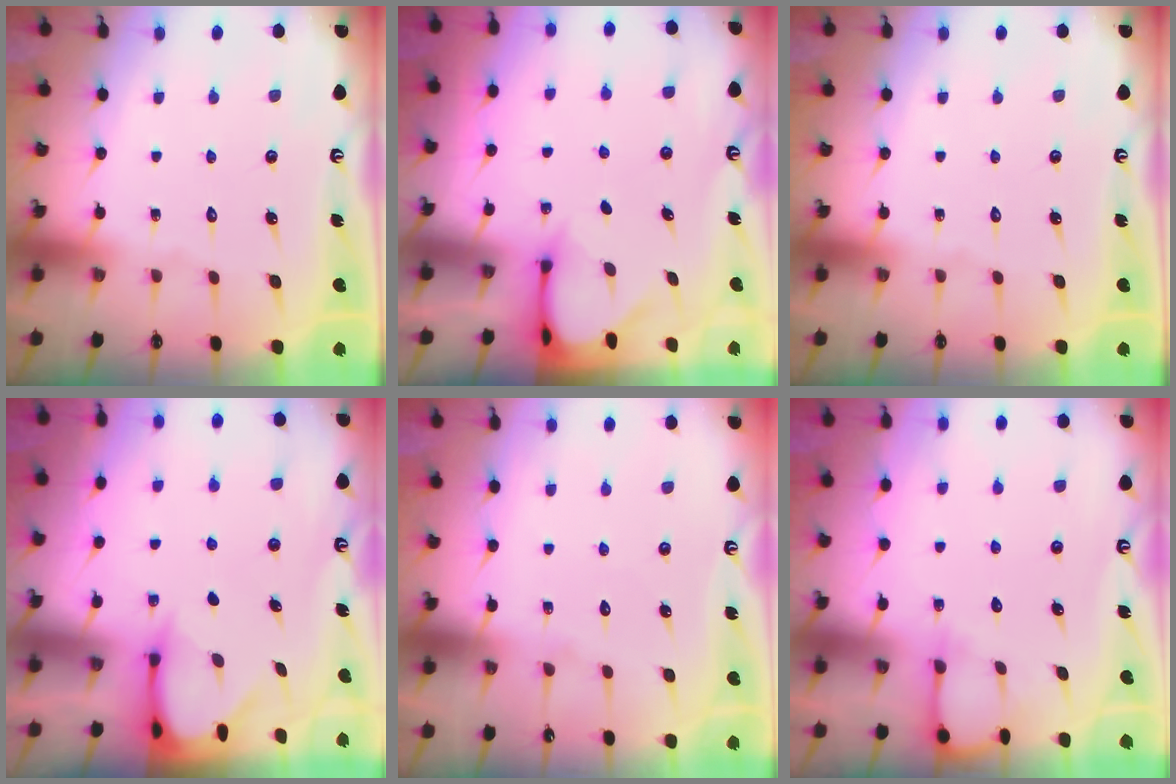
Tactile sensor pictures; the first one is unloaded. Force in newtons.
{"total": 3.3, "press": 3.3, "slide": 0.3}
{"total": 0.0}
{"total": 3.4, "press": 3.4, "slide": 0.3}
{"total": 5.4, "press": 5.3, "slide": 0.6}
{"total": 6.2, "press": 6.1, "slide": 0.4}